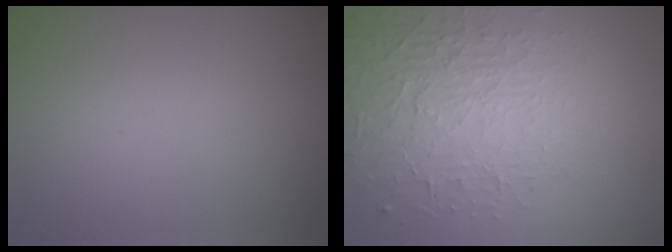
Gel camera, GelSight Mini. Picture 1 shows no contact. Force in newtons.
{"total": 4.4, "press": 4.0, "slide": 1.9}